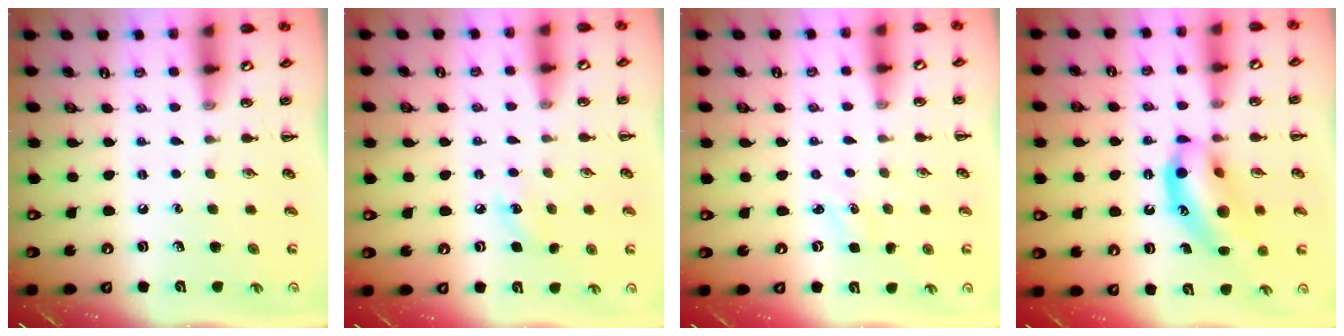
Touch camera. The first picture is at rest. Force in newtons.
{"total": 6.8, "press": 6.6, "slide": 1.7}
{"total": 1.8, "press": 1.7, "slide": 0.5}
{"total": 14.1, "press": 13.7, "slide": 3.2}